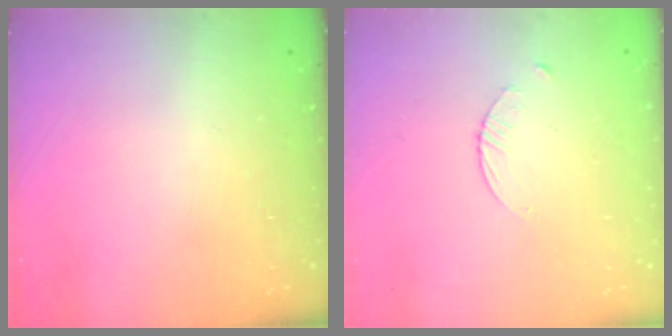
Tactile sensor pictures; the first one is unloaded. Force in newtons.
{"total": 1.5, "press": 1.5, "slide": 0.2}